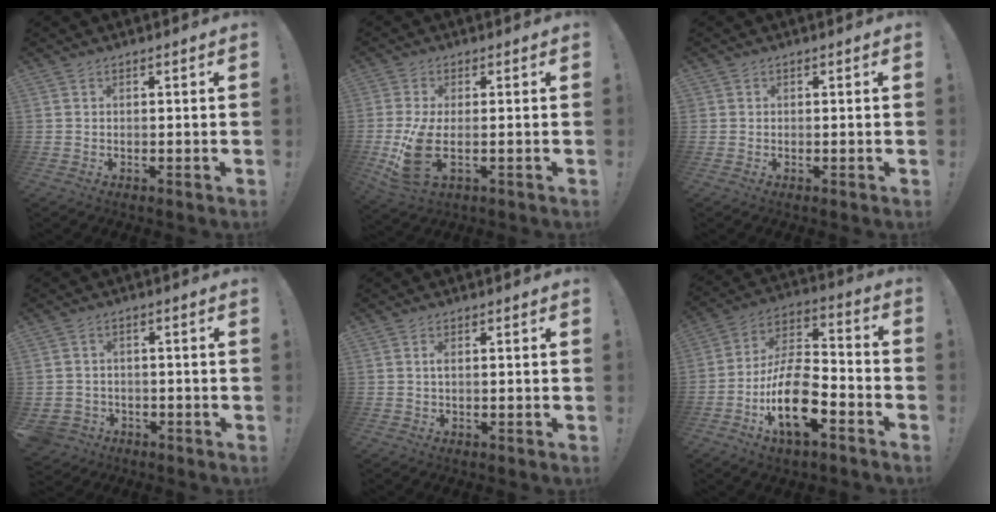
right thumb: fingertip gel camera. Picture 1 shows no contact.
{"total": 9.7, "force": [-1.3, 4.0, 8.7], "torque": [-0.185, -0.016, -0.020]}
{"total": 0.8, "force": [0.2, 0.7, 0.0], "torque": [-0.004, 0.002, 0.006]}
{"total": 3.3, "force": [-0.9, 3.2, 0.5], "torque": [-0.022, 0.009, -0.012]}
{"total": 1.0, "force": [0.1, 0.2, 1.0], "torque": [-0.025, 0.004, 0.002]}
{"total": 18.8, "force": [-8.1, 9.0, 14.4], "torque": [-0.270, 0.048, -0.132]}